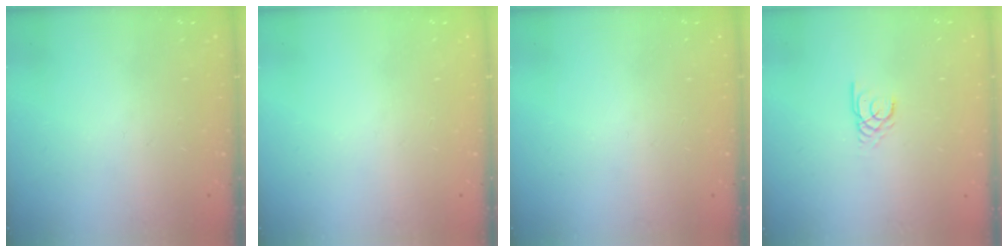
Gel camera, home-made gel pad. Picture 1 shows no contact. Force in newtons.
{"total": 0.0}
{"total": 0.0}
{"total": 2.1, "press": 2.1, "slide": 0.0}